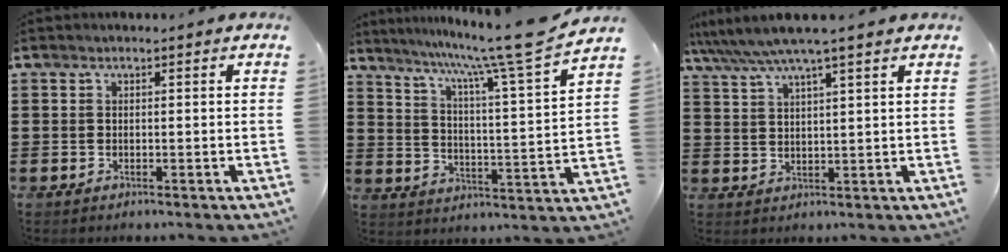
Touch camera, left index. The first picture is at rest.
{"total": 10.7, "force": [8.8, -1.3, 6.0], "torque": [-0.122, -0.063, 0.132]}
{"total": 5.7, "force": [4.7, 0.1, 3.4], "torque": [-0.078, -0.017, 0.080]}